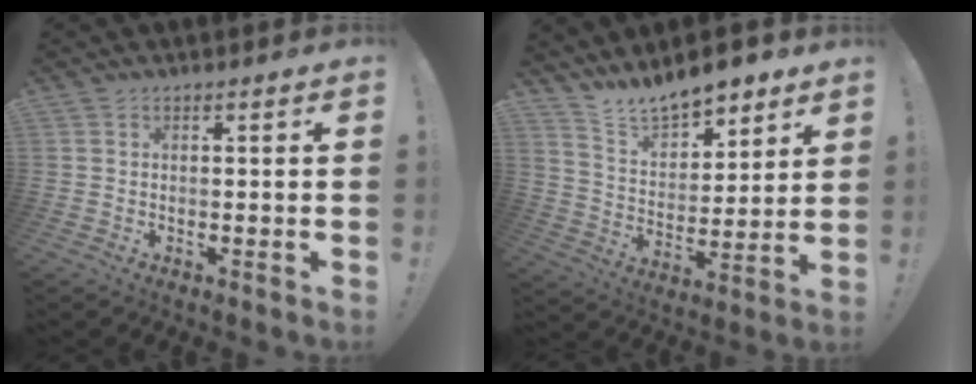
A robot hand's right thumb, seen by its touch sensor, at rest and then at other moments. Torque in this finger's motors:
{"motor_torque": [-0.20, 0.31, 0.25, 0.13, 0.15]}